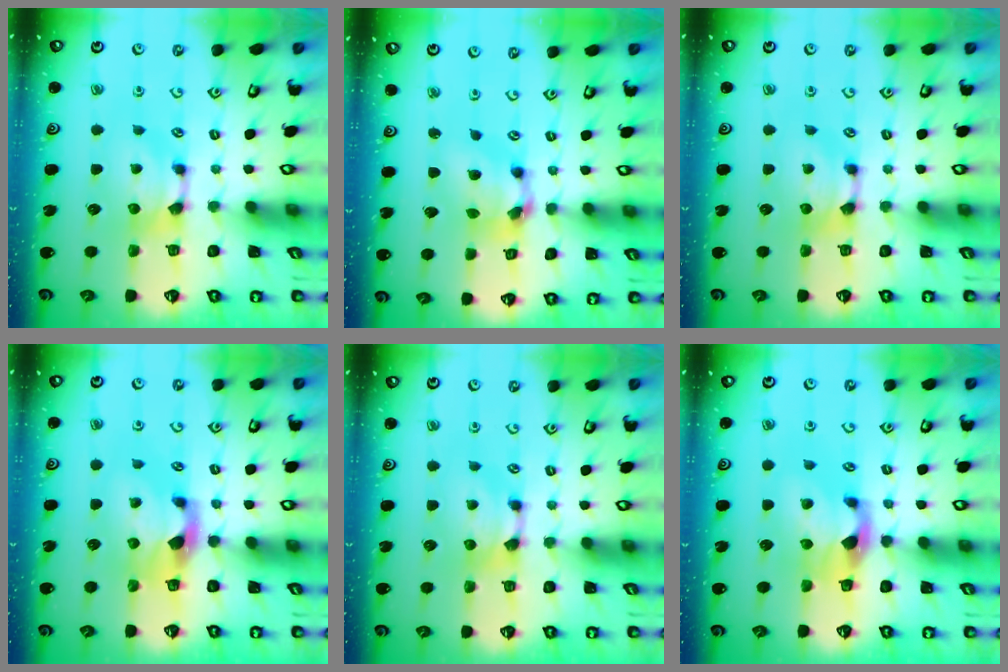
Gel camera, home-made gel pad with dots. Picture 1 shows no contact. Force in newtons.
{"total": 6.7, "press": 6.3, "slide": 2.2}
{"total": 0.0}
{"total": 2.2, "press": 1.9, "slide": 1.2}
{"total": 0.0}
{"total": 2.5, "press": 2.1, "slide": 1.4}